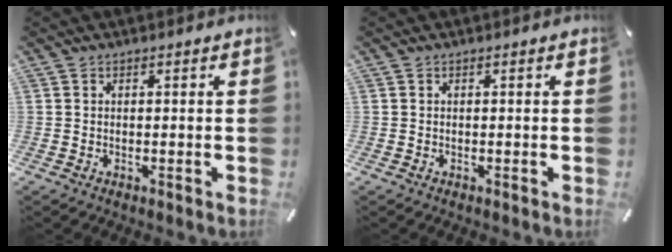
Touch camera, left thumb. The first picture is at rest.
{"total": 0.0}